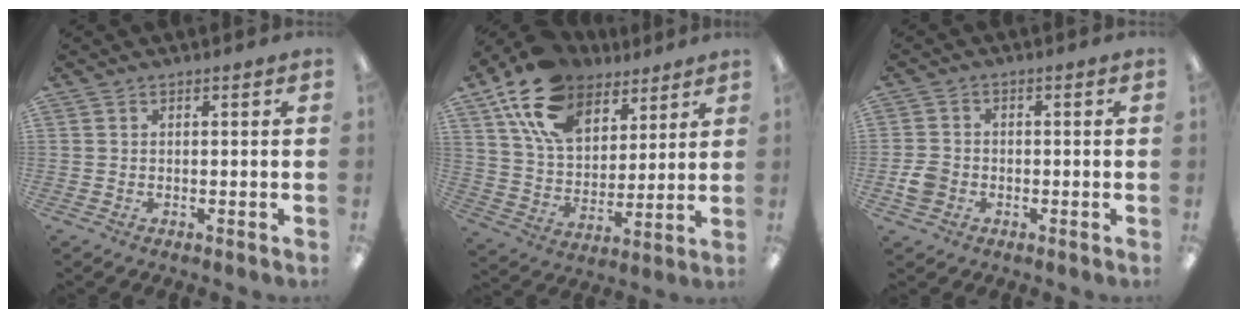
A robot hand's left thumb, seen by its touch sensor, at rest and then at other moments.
{"total": 18.3, "force": [11.9, 11.0, 8.6], "torque": [-0.171, -0.049, 0.222]}
{"total": 4.4, "force": [-1.4, 3.7, 2.0], "torque": [-0.037, 0.008, -0.025]}